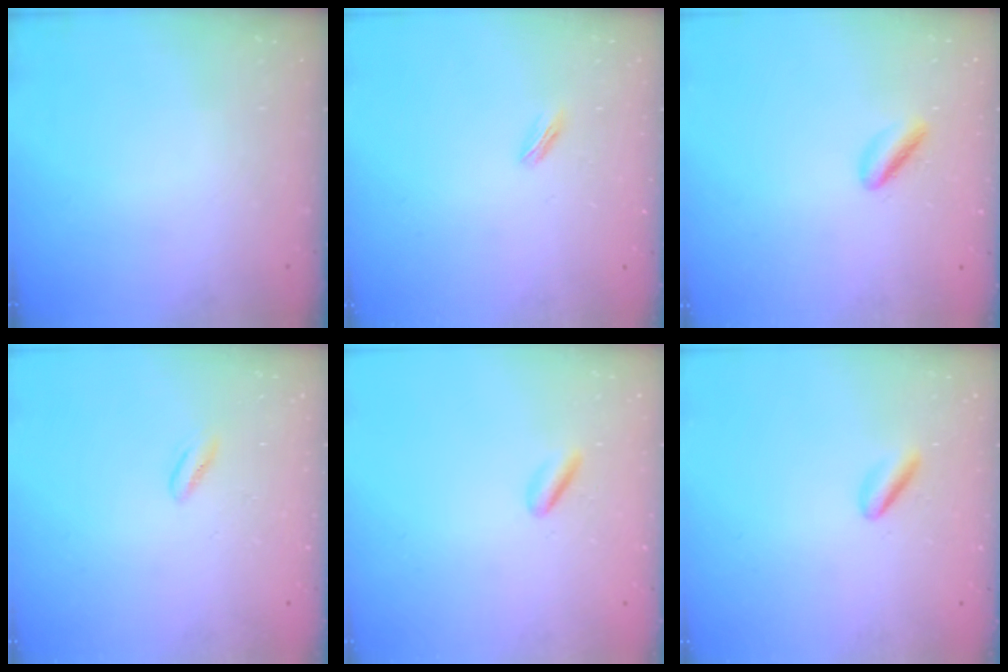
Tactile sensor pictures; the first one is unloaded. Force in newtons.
{"total": 1.3, "press": 1.2, "slide": 0.3}
{"total": 3.3, "press": 3.1, "slide": 1.2}
{"total": 2.9, "press": 2.7, "slide": 1.1}
{"total": 2.5, "press": 2.4, "slide": 0.7}
{"total": 3.1, "press": 3.0, "slide": 1.0}